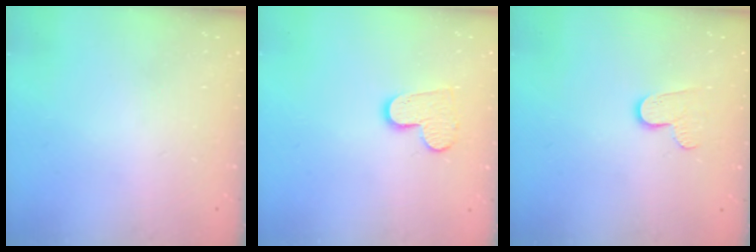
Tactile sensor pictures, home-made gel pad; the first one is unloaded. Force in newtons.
{"total": 9.9, "press": 9.8, "slide": 0.7}
{"total": 6.9, "press": 6.9, "slide": 0.2}